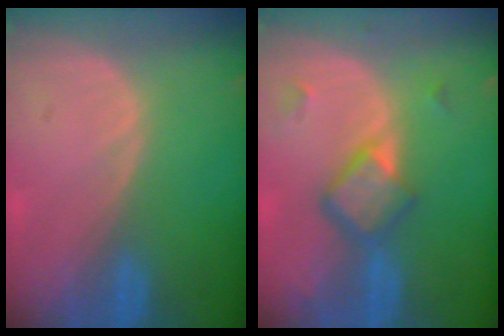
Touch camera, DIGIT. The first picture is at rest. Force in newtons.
{"total": 5.9, "press": 5.0, "slide": 3.0}